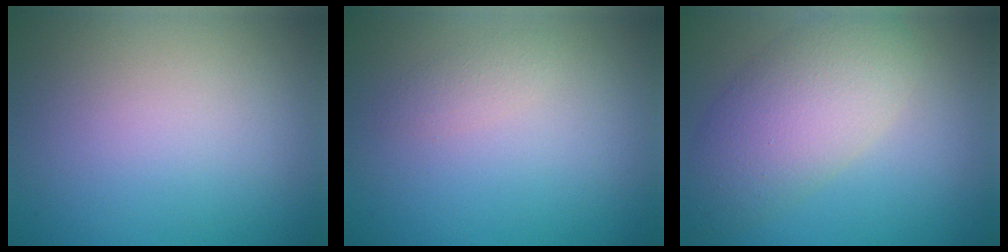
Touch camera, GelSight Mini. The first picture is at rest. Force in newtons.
{"total": 1.0, "press": 1.0, "slide": 0.0}
{"total": 6.5, "press": 6.5, "slide": 0.4}